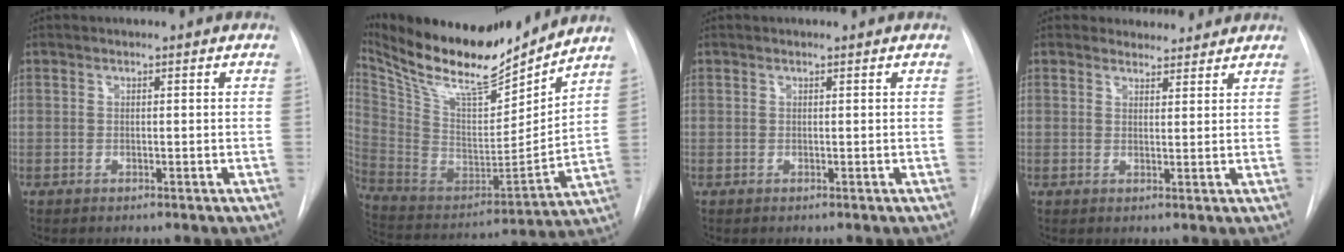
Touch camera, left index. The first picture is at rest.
{"total": 22.1, "force": [19.4, 3.7, 9.9], "torque": [-0.198, -0.016, 0.336]}
{"total": 0.6, "force": [0.6, 0.0, 0.1], "torque": [-0.003, 0.007, 0.010]}
{"total": 4.6, "force": [4.3, 1.7, -0.1], "torque": [0.009, 0.008, 0.051]}